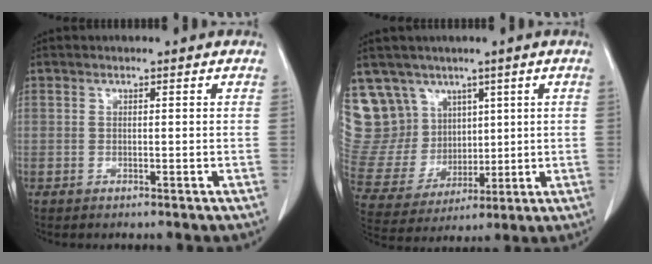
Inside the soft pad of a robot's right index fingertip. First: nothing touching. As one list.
[{"total": 14.7, "force": [8.6, 11.5, 2.9], "torque": [-0.085, 0.059, 0.197]}]